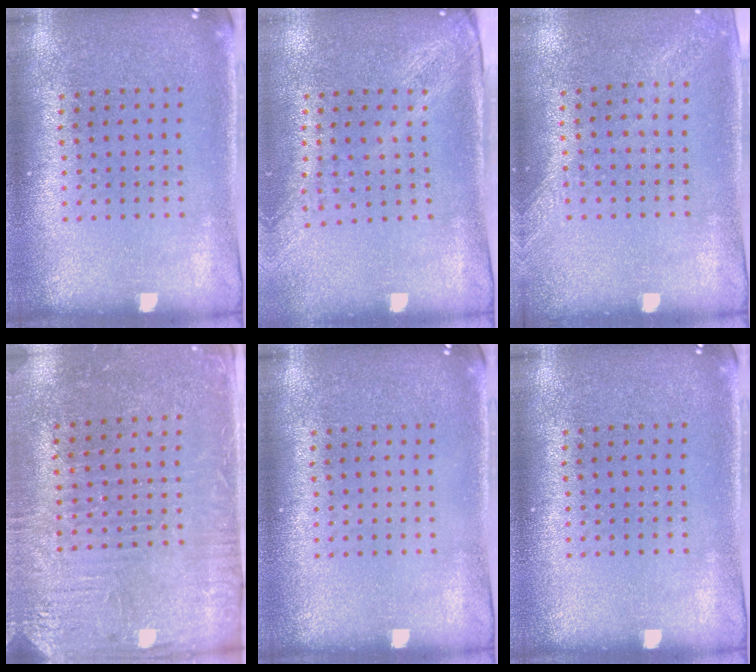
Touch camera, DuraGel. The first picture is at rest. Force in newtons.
{"total": 2.0, "press": 1.6, "slide": 1.2}
{"total": 1.4, "press": 1.3, "slide": 0.4}
{"total": 3.1, "press": 3.0, "slide": 0.8}
{"total": 0.0}
{"total": 0.0}